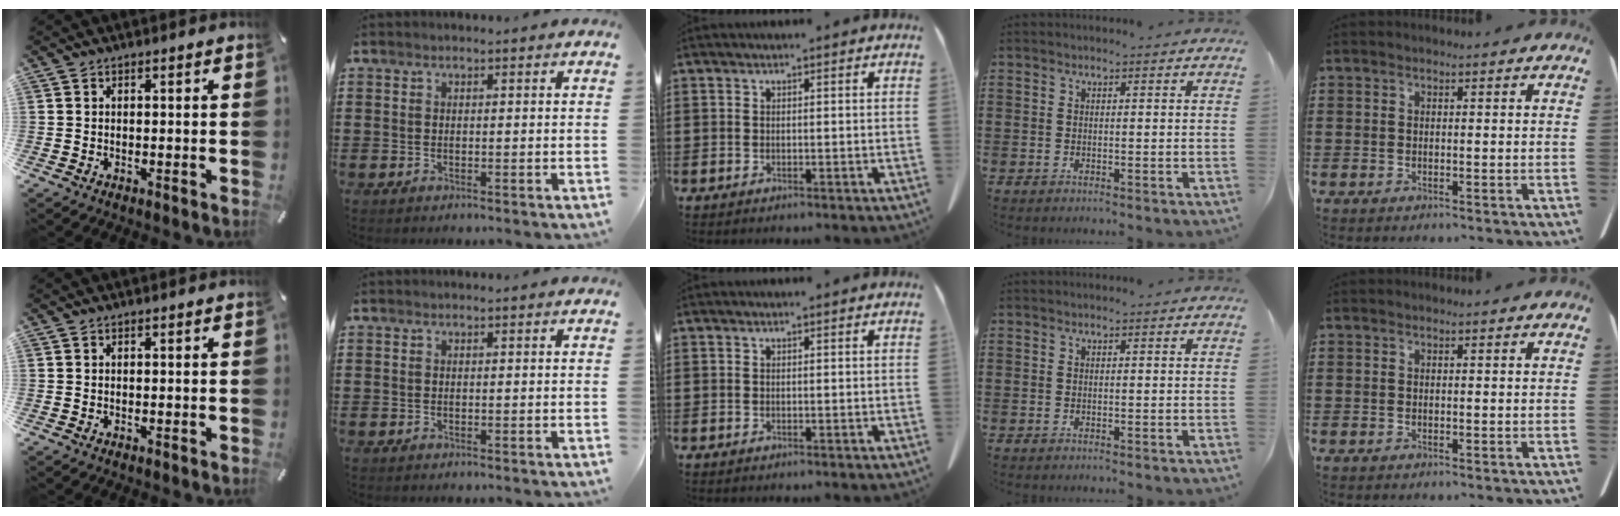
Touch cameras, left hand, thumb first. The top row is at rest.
{}